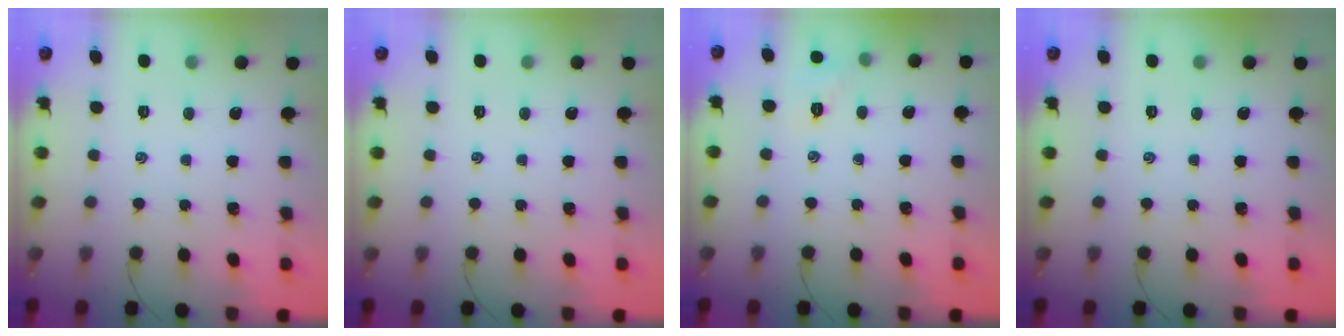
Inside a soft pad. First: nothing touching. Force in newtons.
{"total": 0.0}
{"total": 5.8, "press": 5.5, "slide": 1.6}
{"total": 0.0}